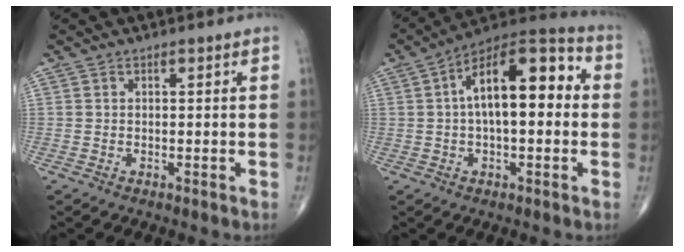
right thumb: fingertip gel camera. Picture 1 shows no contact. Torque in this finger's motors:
{"motor_torque": [1.00, 3.74, 1.07, -0.10, 0.44]}